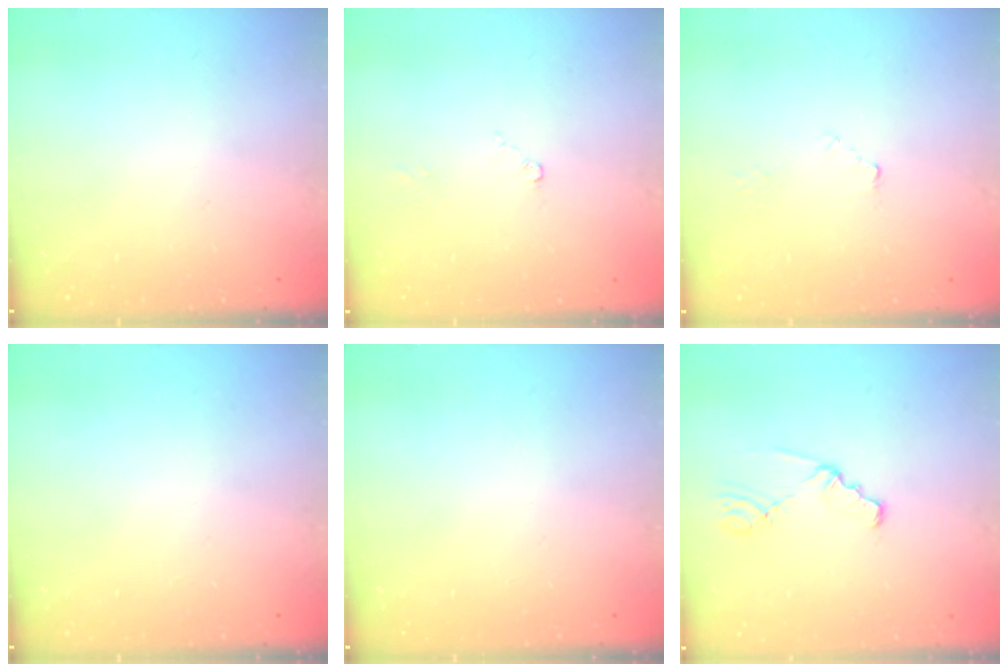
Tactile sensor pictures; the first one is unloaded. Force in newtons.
{"total": 2.0, "press": 2.0, "slide": 0.3}
{"total": 2.1, "press": 2.1, "slide": 0.3}
{"total": 0.0}
{"total": 0.0}
{"total": 1.6, "press": 1.6, "slide": 0.1}